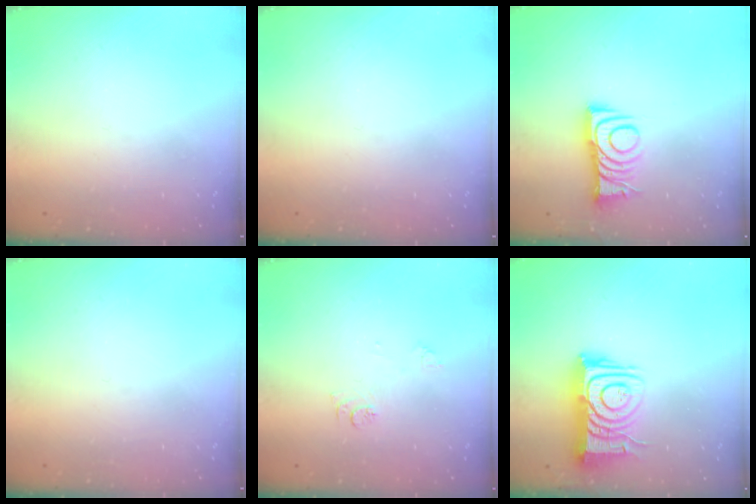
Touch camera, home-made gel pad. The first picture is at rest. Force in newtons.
{"total": 0.0}
{"total": 9.0, "press": 9.0, "slide": 0.1}
{"total": 0.0}
{"total": 7.4, "press": 7.3, "slide": 0.8}
{"total": 14.3, "press": 14.2, "slide": 1.6}